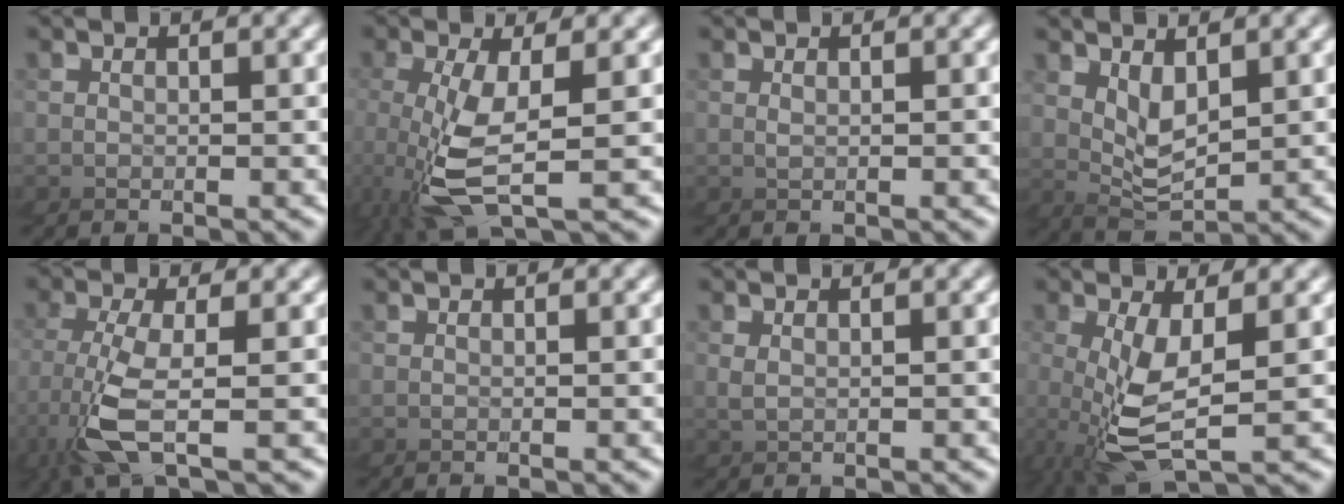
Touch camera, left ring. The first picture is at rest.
{"total": 2.9, "force": [-1.0, -0.2, 2.7], "torque": [-0.095, -0.004, -0.008]}
{"total": 0.7, "force": [0.3, -0.6, 0.0], "torque": [0.000, 0.005, 0.006]}
{"total": 3.2, "force": [2.7, 1.7, 0.0], "torque": [-0.047, 0.011, 0.028]}
{"total": 2.1, "force": [-1.4, -1.3, 1.0], "torque": [-0.067, -0.003, -0.016]}
{"total": 0.0}
{"total": 0.0}
{"total": 3.4, "force": [-0.6, 1.0, 3.2], "torque": [-0.121, -0.029, 0.010]}